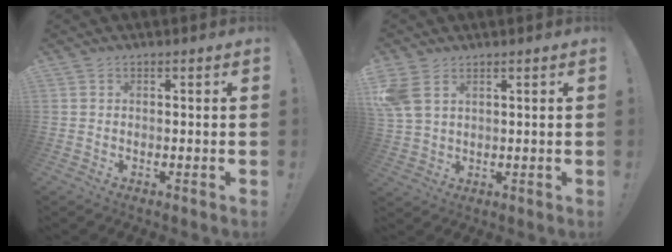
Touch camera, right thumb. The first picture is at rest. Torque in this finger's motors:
{"motor_torque": [1.02, 1.65, 1.08, 0.31, 0.13]}